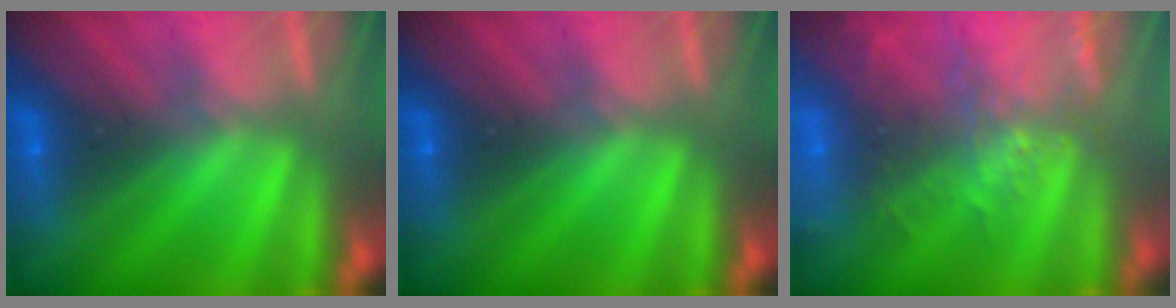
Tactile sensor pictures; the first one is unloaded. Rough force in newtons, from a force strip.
{"total": 0.0}
{"total": 5.9}